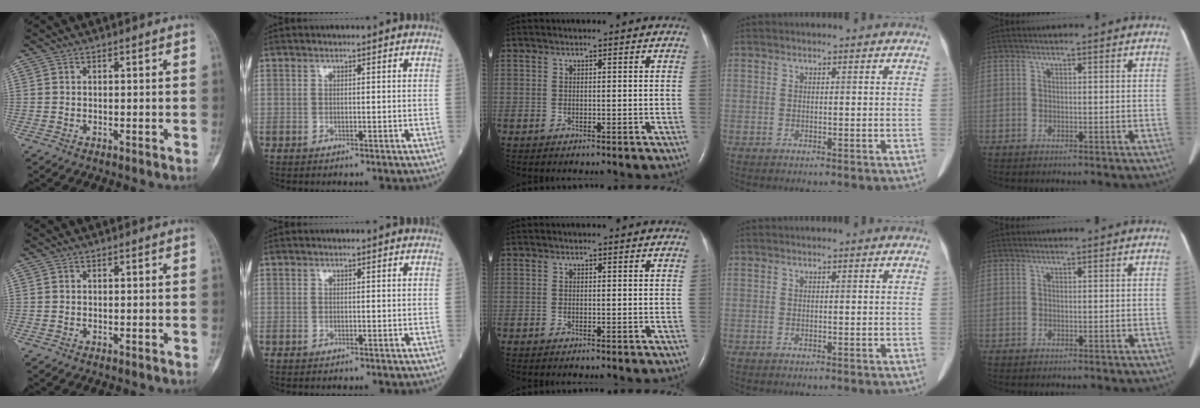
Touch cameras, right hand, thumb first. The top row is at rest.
{}